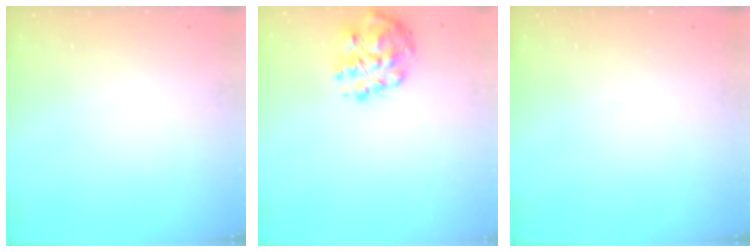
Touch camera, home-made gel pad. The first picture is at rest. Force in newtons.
{"total": 10.4, "press": 10.3, "slide": 1.5}
{"total": 0.0}